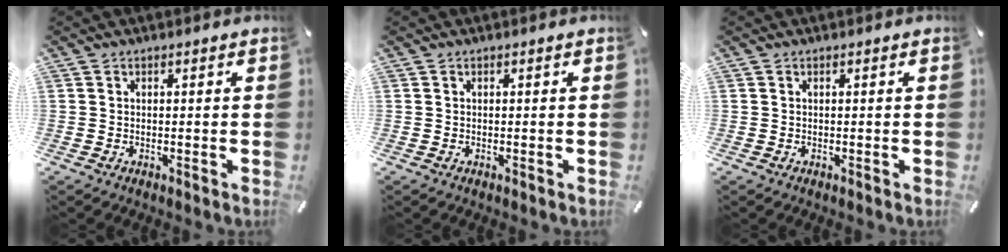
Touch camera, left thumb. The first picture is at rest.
{"total": 0.0}
{"total": 0.0}